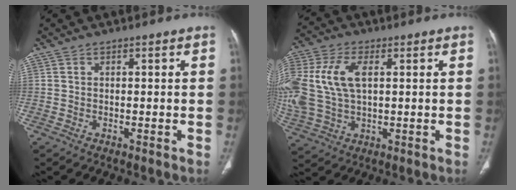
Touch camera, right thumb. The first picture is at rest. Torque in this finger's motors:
{"motor_torque": [1.45, 1.46, 1.45, 1.11, 0.78]}